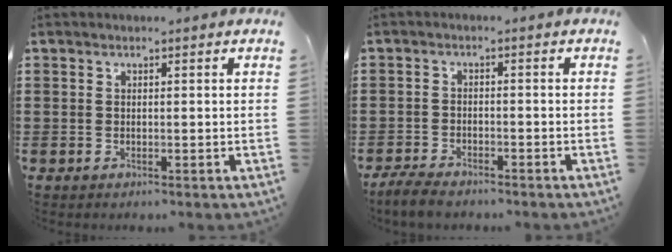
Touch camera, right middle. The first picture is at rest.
{"total": 3.1, "force": [-2.9, 0.7, 1.0], "torque": [-0.033, 0.000, -0.064]}